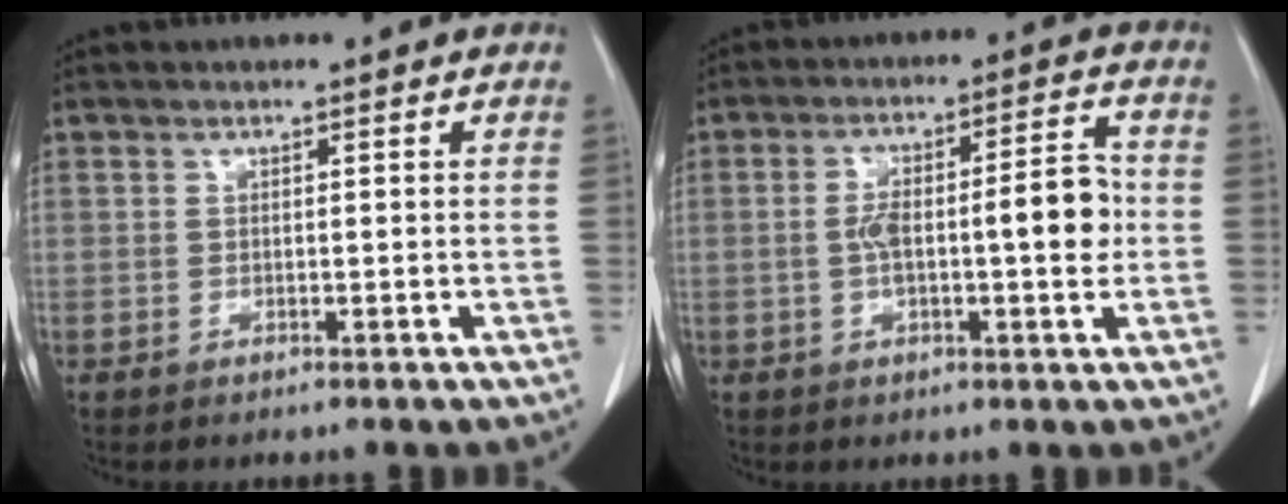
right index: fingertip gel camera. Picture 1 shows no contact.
{"total": 10.3, "force": [-0.5, 2.4, 10.0], "torque": [-0.162, 0.027, -0.007]}